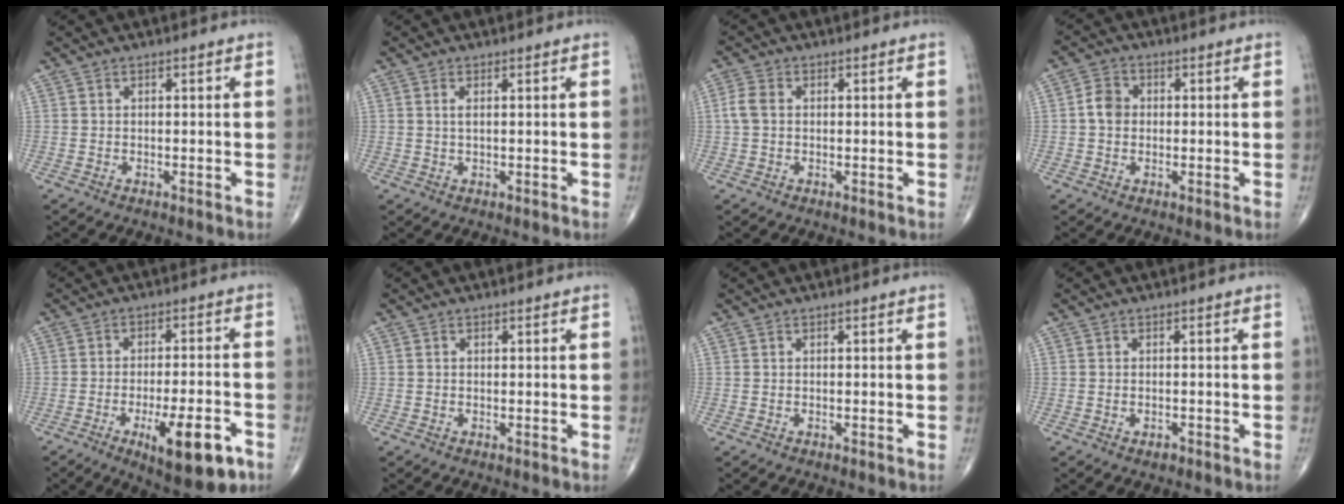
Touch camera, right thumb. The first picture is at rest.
{"total": 1.4, "force": [0.4, 0.4, 1.2], "torque": [-0.030, 0.001, 0.010]}
{"total": 3.2, "force": [0.3, 2.3, 2.3], "torque": [-0.057, 0.009, 0.001]}
{"total": 4.0, "force": [0.0, 3.3, 2.3], "torque": [-0.034, 0.009, -0.007]}
{"total": 12.1, "force": [-5.6, 3.7, 10.0], "torque": [-0.141, 0.019, -0.074]}
{"total": 0.0}
{"total": 0.0}
{"total": 1.1, "force": [-0.6, 0.7, 0.7], "torque": [-0.011, 0.002, -0.007]}